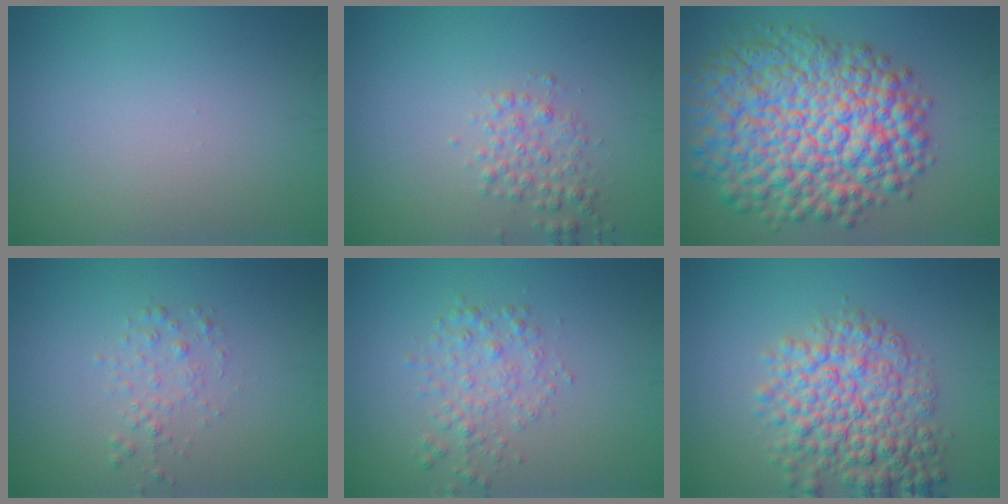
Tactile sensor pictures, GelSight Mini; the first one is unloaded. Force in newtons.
{"total": 2.0, "press": 2.0, "slide": 0.1}
{"total": 12.5, "press": 12.5, "slide": 0.4}
{"total": 1.4, "press": 1.4, "slide": 0.1}
{"total": 2.4, "press": 2.4, "slide": 0.1}
{"total": 6.9, "press": 6.9, "slide": 0.2}